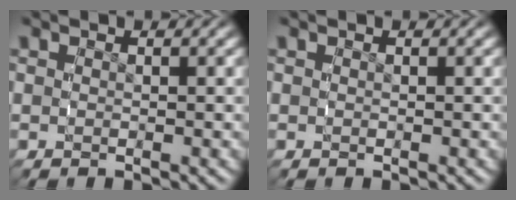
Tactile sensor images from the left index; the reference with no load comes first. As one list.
[{"total": 0.0}]